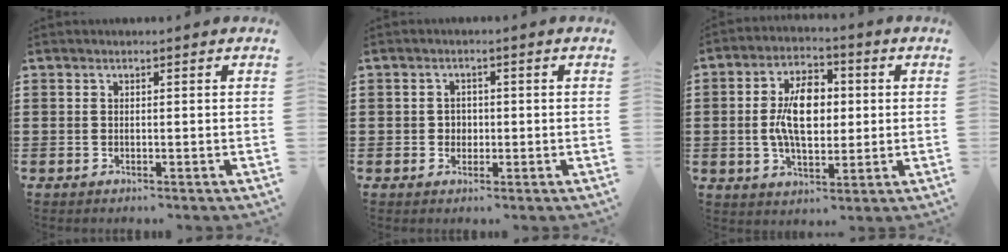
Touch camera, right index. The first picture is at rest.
{"total": 1.8, "force": [-0.2, 1.7, 0.6], "torque": [-0.017, 0.007, -0.006]}
{"total": 9.2, "force": [0.3, 5.1, 7.7], "torque": [-0.146, 0.010, -0.002]}